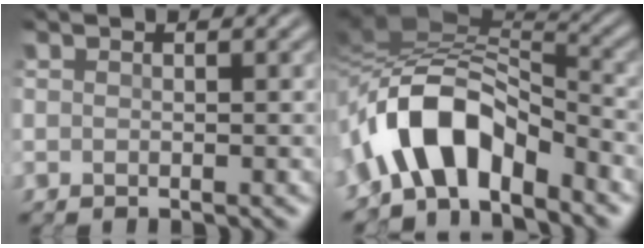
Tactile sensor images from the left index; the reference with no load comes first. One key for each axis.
{"total": 8.5, "fx": -3.8, "fy": 4.1, "fz": 6.4, "tx": -0.108, "ty": 0.019, "tz": -0.071}